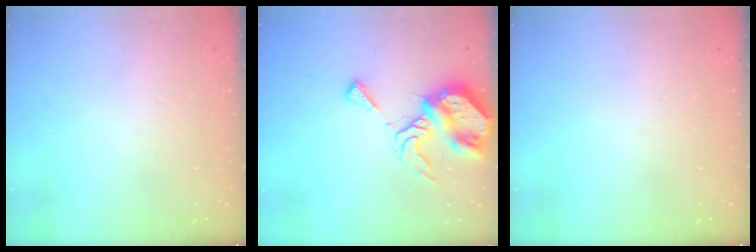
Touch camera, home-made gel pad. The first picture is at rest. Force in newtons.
{"total": 12.2, "press": 12.1, "slide": 1.6}
{"total": 0.0}